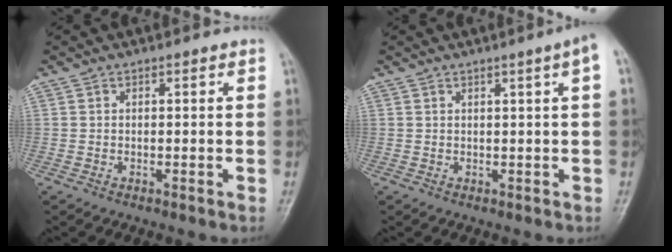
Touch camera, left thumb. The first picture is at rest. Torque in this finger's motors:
{"motor_torque": [2.14, 1.93, 1.33, -1.41, 0.19]}